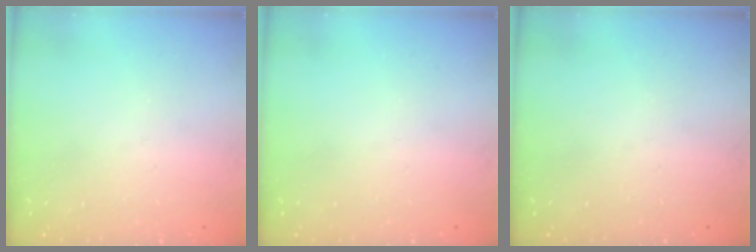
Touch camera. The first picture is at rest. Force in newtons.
{"total": 0.0}
{"total": 0.0}